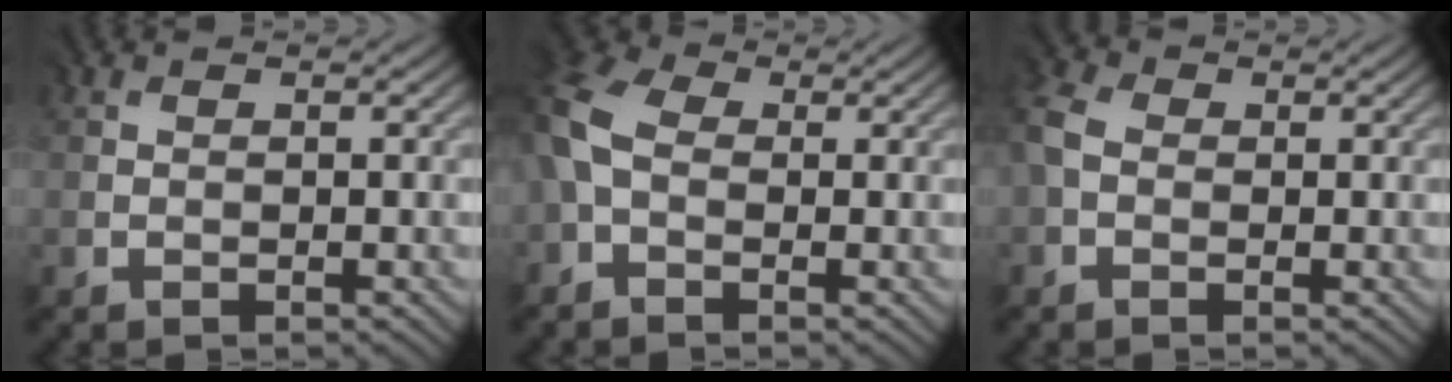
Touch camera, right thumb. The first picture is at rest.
{"total": 7.9, "force": [-0.5, 5.5, 5.7], "torque": [-0.170, -0.002, -0.016]}
{"total": 3.9, "force": [-0.3, 3.2, 2.3], "torque": [-0.080, 0.001, -0.012]}